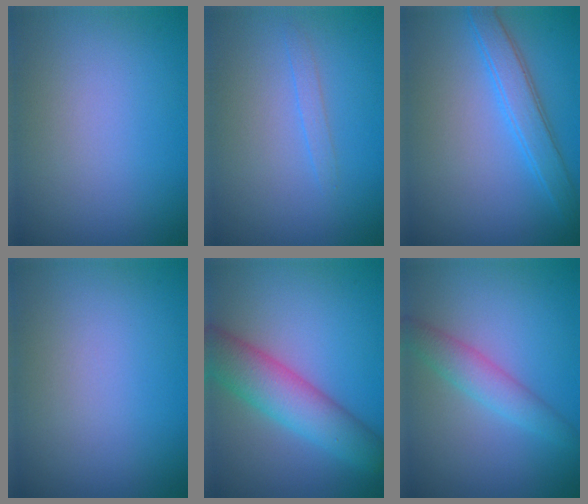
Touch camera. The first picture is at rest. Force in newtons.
{"total": 1.0, "press": 1.0, "slide": 0.1}
{"total": 3.2, "press": 3.2, "slide": 0.1}
{"total": 0.0}
{"total": 6.0, "press": 6.0, "slide": 0.2}
{"total": 2.9, "press": 2.8, "slide": 0.1}